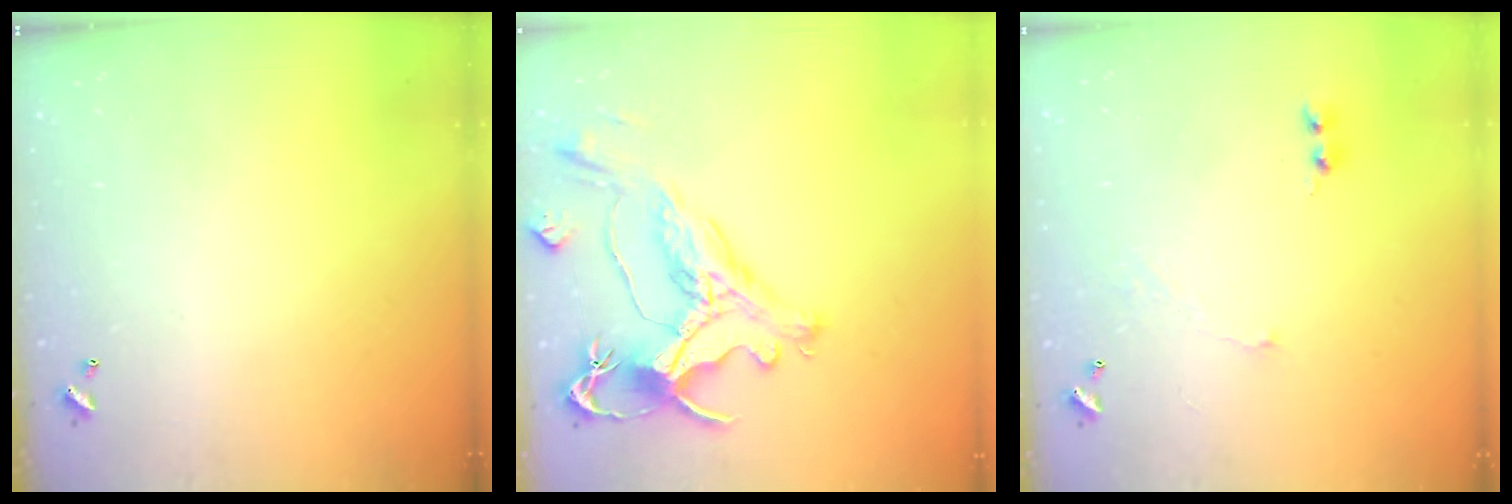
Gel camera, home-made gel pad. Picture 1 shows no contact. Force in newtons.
{"total": 1.6, "press": 1.0, "slide": 1.3}
{"total": 2.1, "press": 2.0, "slide": 0.7}